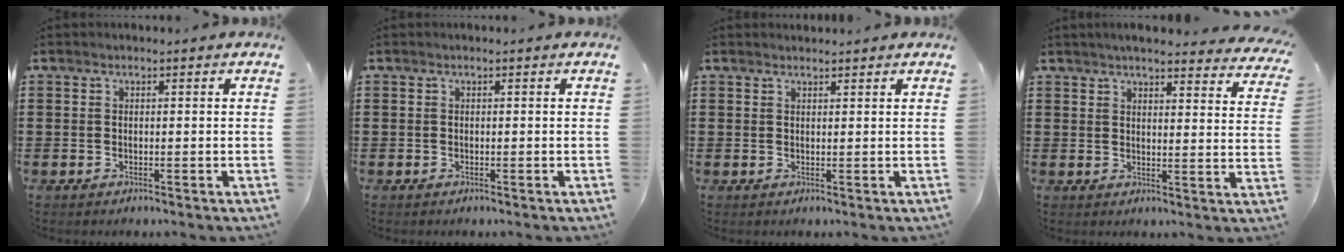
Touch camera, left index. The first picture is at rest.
{"total": 0.0}
{"total": 1.0, "force": [1.0, 0.1, 0.2], "torque": [-0.006, -0.002, 0.020]}
{"total": 3.9, "force": [3.7, -0.1, 1.2], "torque": [-0.031, -0.020, 0.062]}